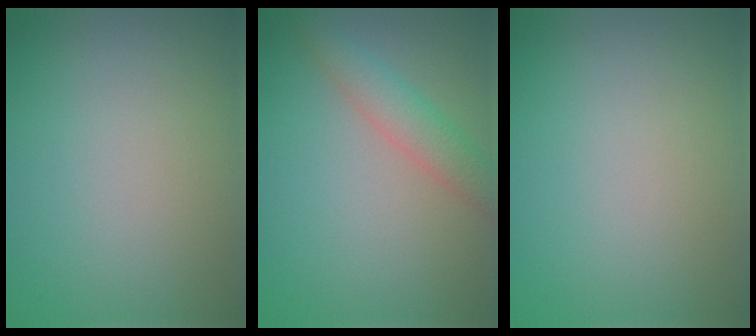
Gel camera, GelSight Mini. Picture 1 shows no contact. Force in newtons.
{"total": 2.9, "press": 2.9, "slide": 0.1}
{"total": 0.0}